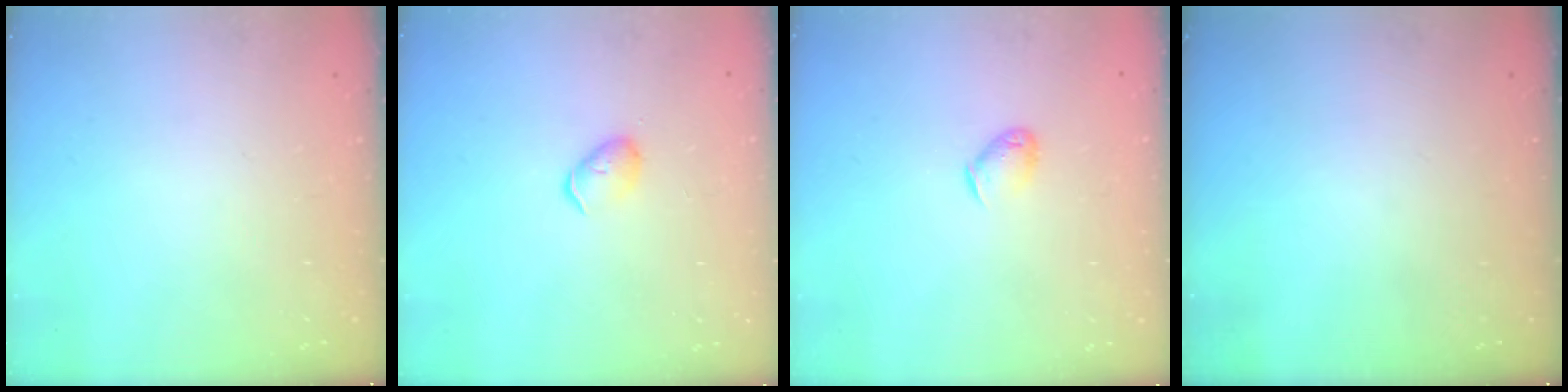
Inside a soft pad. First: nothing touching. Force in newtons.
{"total": 4.1, "press": 4.0, "slide": 0.8}
{"total": 3.6, "press": 3.6, "slide": 0.6}
{"total": 0.0}